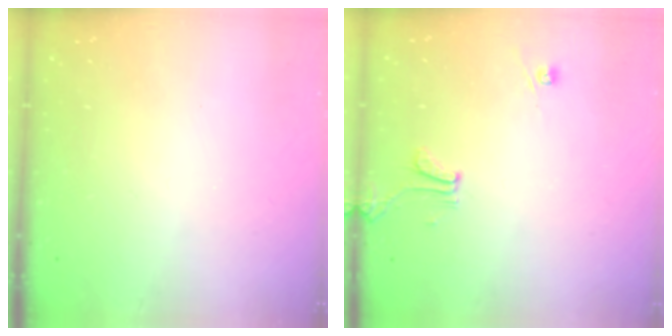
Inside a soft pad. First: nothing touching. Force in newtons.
{"total": 0.6, "press": 0.5, "slide": 0.4}